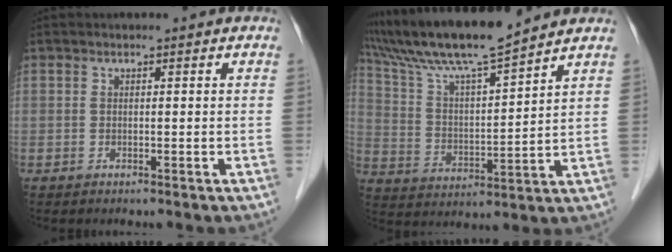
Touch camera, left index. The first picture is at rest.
{"total": 13.8, "force": [12.2, -0.6, 6.4], "torque": [-0.130, 0.008, 0.223]}